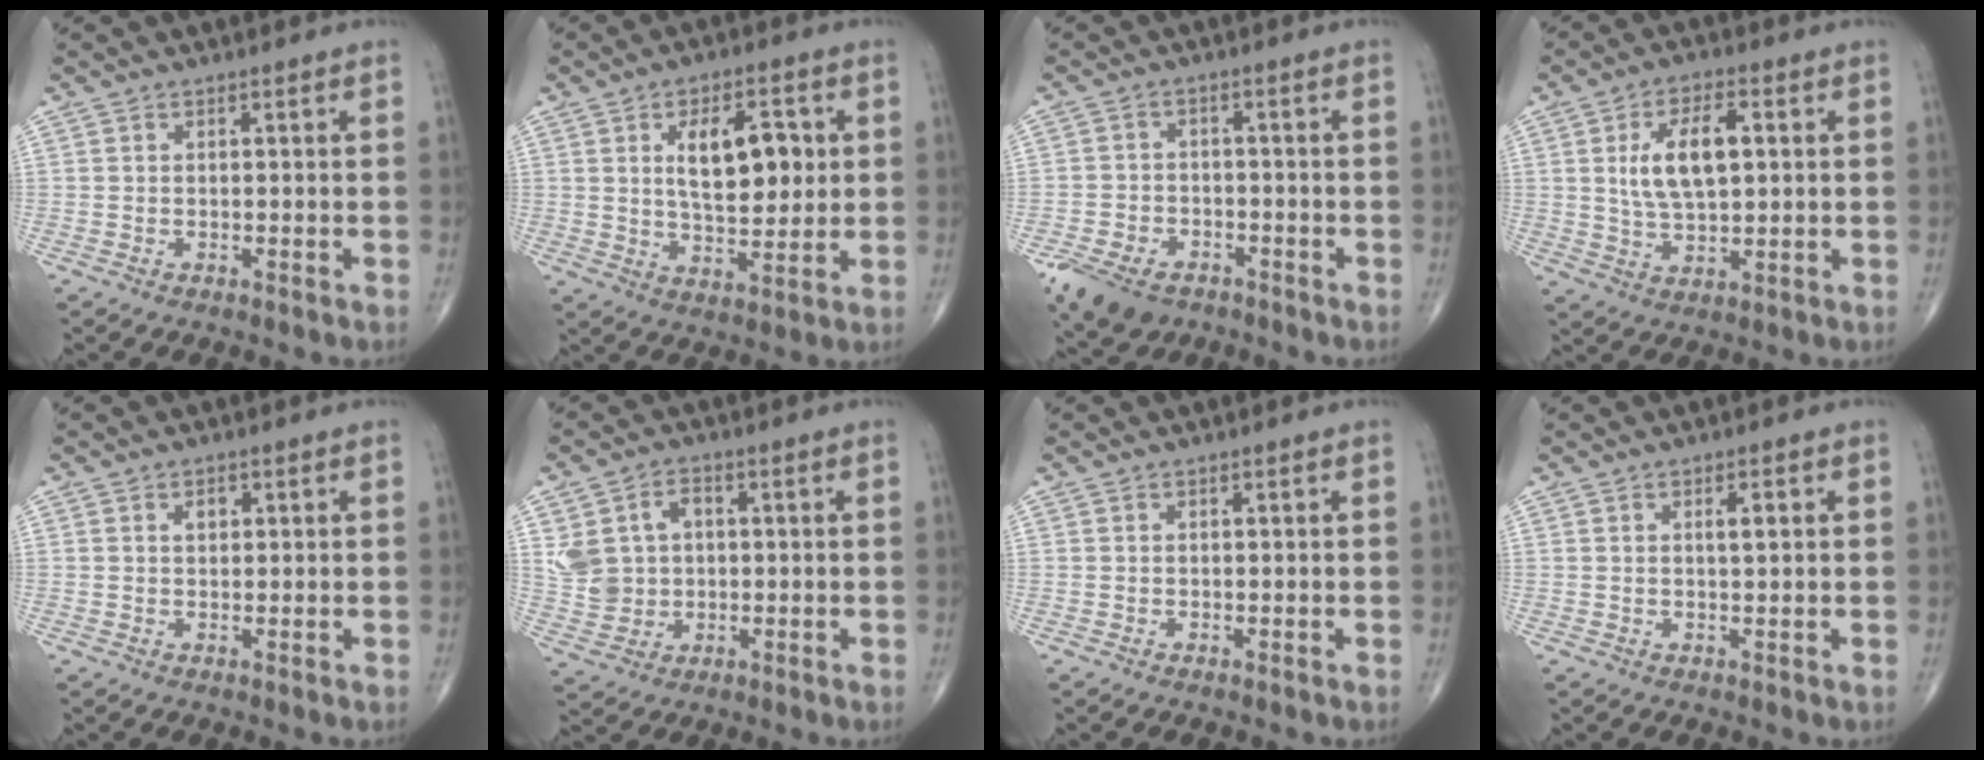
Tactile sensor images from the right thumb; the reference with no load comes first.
{"total": 12.4, "force": [2.7, 6.2, 10.4], "torque": [-0.139, -0.010, 0.047]}
{"total": 9.6, "force": [-5.9, 6.2, 4.4], "torque": [-0.081, 0.026, -0.095]}
{"total": 10.7, "force": [2.0, 5.0, 9.2], "torque": [-0.161, 0.001, 0.040]}
{"total": 1.7, "force": [0.7, 1.1, 1.1], "torque": [-0.011, -0.001, 0.010]}
{"total": 8.9, "force": [1.6, 7.4, 4.7], "torque": [-0.064, 0.003, 0.036]}
{"total": 0.0}
{"total": 2.4, "force": [0.7, 0.6, 2.2], "torque": [-0.034, -0.001, 0.009]}